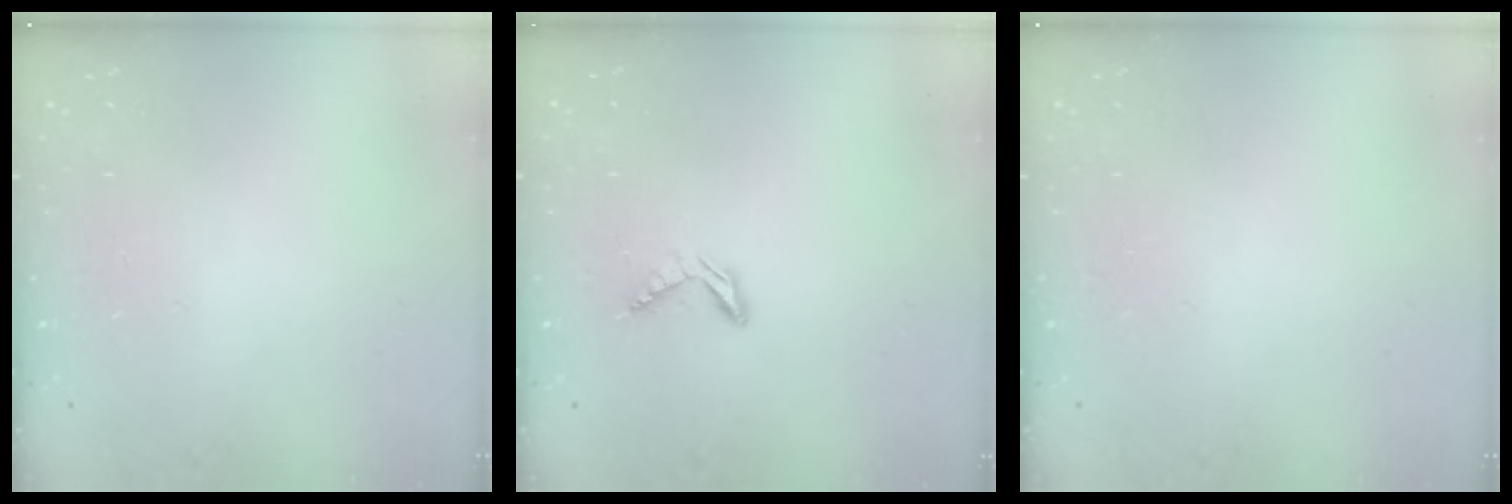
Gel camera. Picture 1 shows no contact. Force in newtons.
{"total": 4.5, "press": 4.5, "slide": 0.3}
{"total": 0.0}